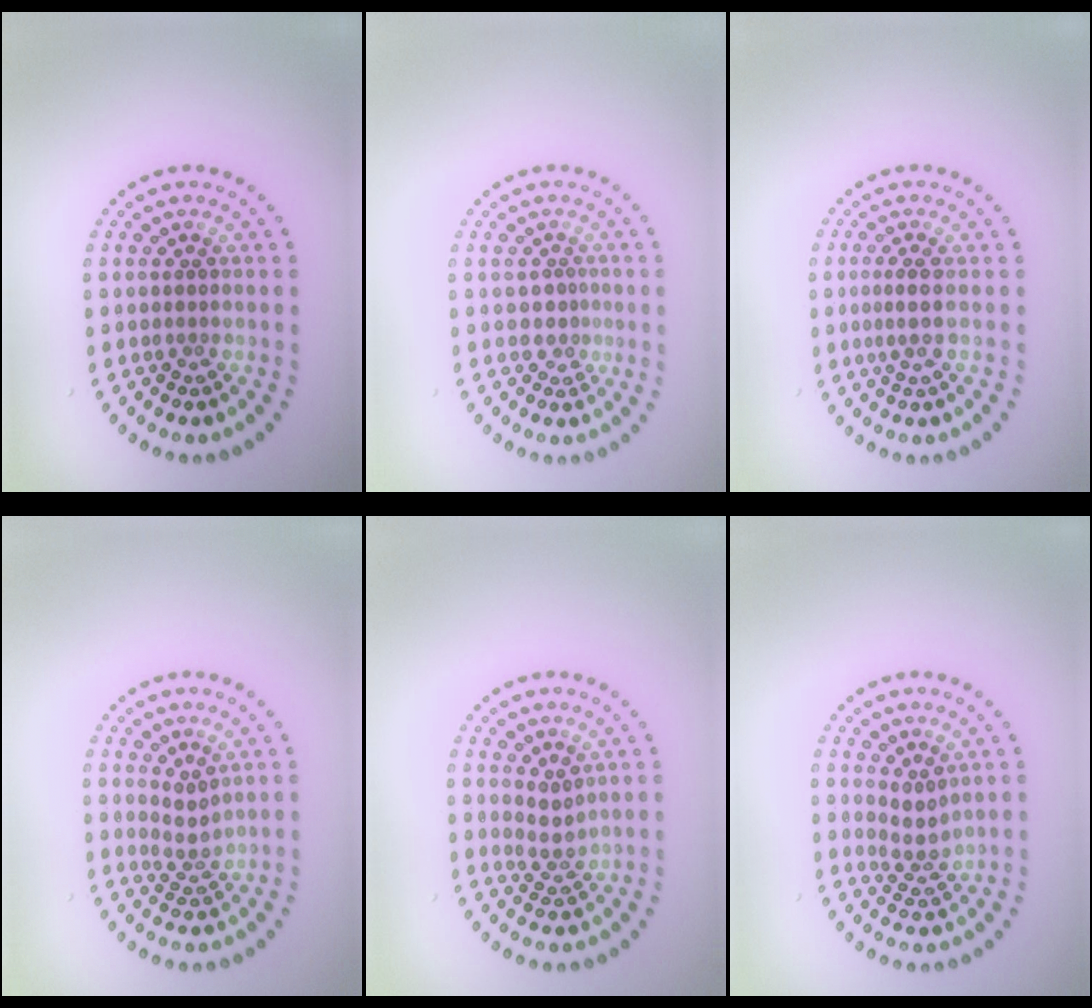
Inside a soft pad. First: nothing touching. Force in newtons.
{"total": 1.7, "press": 1.2, "slide": 1.2}
{"total": 1.8, "press": 1.2, "slide": 1.2}
{"total": 2.1, "press": 1.5, "slide": 1.4}
{"total": 1.9, "press": 1.4, "slide": 1.2}
{"total": 2.2, "press": 1.7, "slide": 1.4}